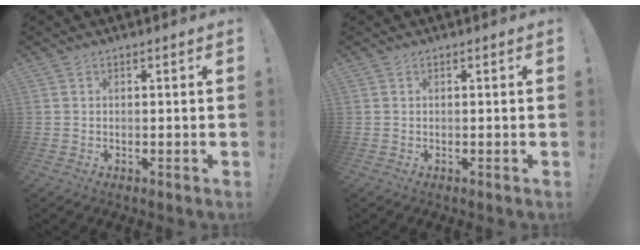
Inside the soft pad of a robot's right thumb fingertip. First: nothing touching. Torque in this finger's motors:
{"motor_torque": [0.00, 0.00, 0.00, 0.00, 0.00]}